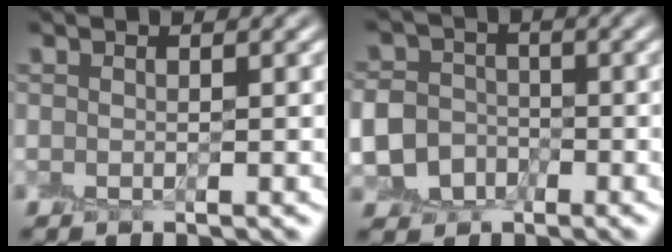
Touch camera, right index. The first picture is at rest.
{"total": 5.2, "force": [-1.8, 4.6, 1.7], "torque": [-0.021, -0.004, -0.053]}